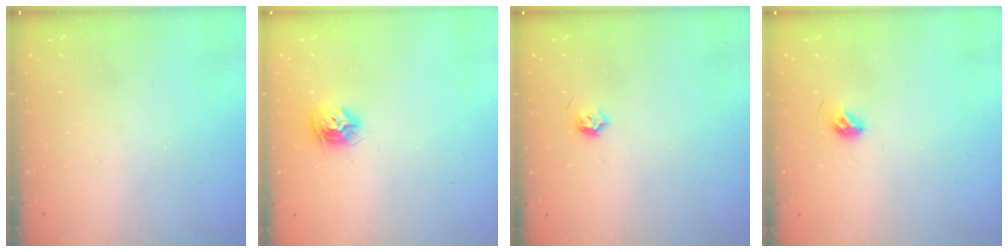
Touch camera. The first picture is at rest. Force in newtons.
{"total": 9.3, "press": 9.3, "slide": 0.2}
{"total": 3.7, "press": 3.6, "slide": 0.9}
{"total": 5.4, "press": 5.2, "slide": 1.2}